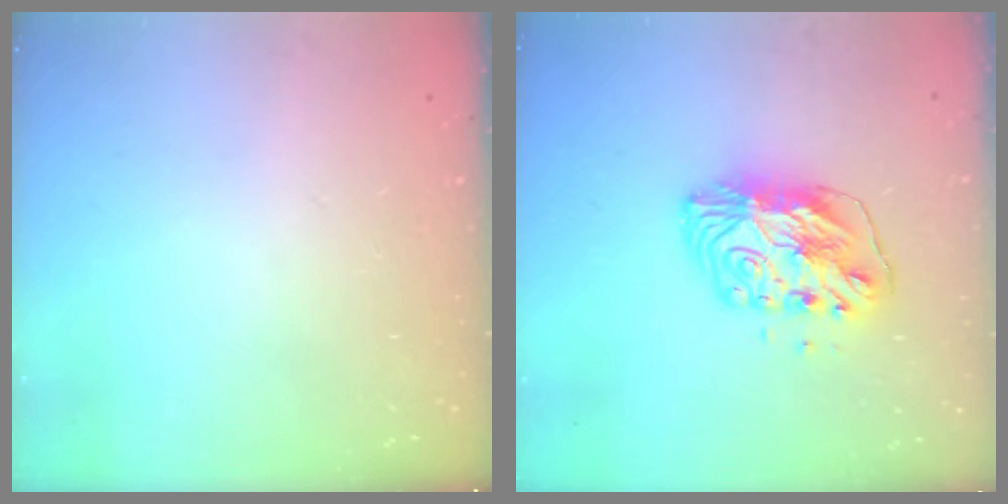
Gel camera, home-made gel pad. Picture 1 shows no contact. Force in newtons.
{"total": 10.8, "press": 10.8, "slide": 1.0}